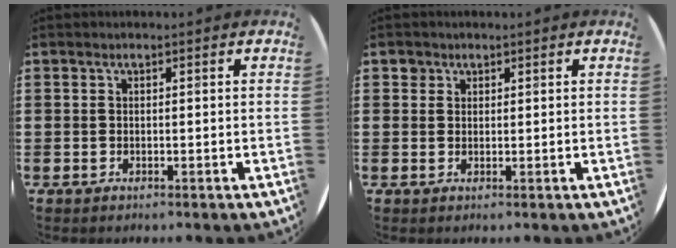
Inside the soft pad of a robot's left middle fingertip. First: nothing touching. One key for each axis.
{"total": 1.4, "fx": 1.1, "fy": 0.9, "fz": 0.0, "tx": 0.014, "ty": -0.004, "tz": 0.018}